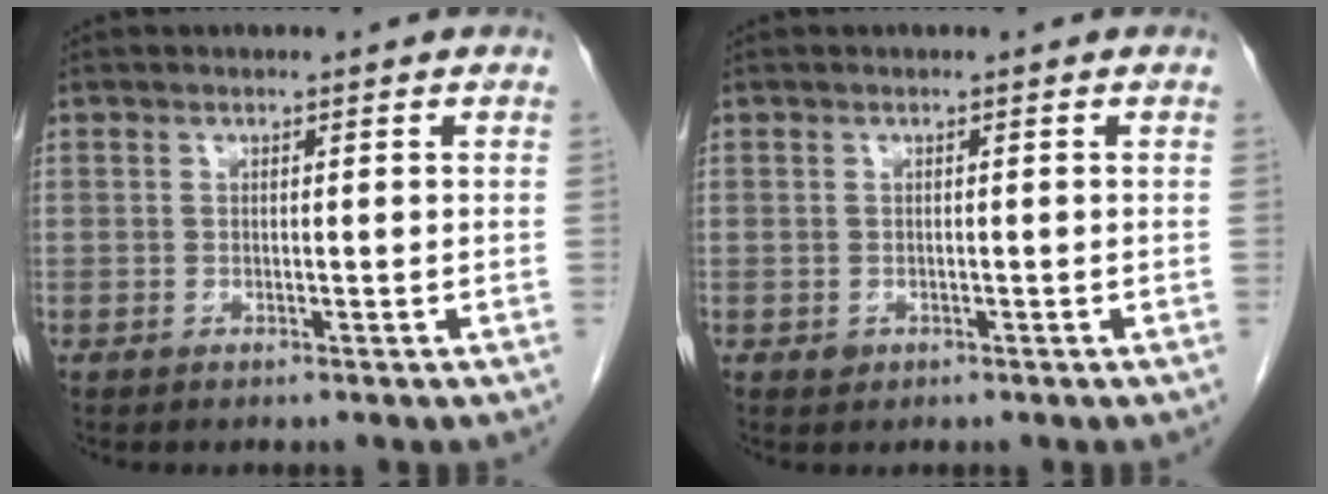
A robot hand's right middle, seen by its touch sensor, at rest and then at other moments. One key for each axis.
{"total": 0.6, "fx": -0.1, "fy": 0.5, "fz": 0.2, "tx": -0.003, "ty": 0.001, "tz": 0.001}